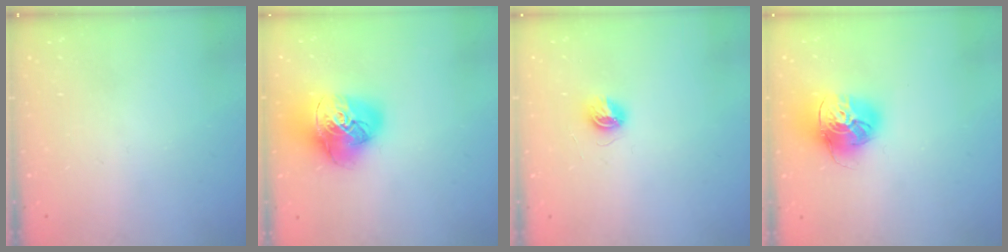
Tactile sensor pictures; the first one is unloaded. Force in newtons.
{"total": 17.3, "press": 17.2, "slide": 2.0}
{"total": 5.6, "press": 5.6, "slide": 0.5}
{"total": 18.0, "press": 17.9, "slide": 1.7}